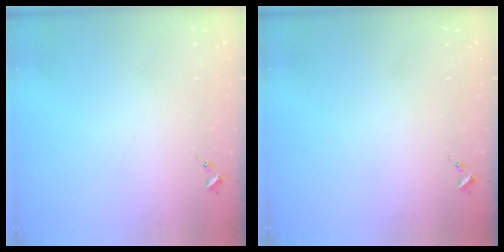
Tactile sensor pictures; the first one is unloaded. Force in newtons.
{"total": 0.0}